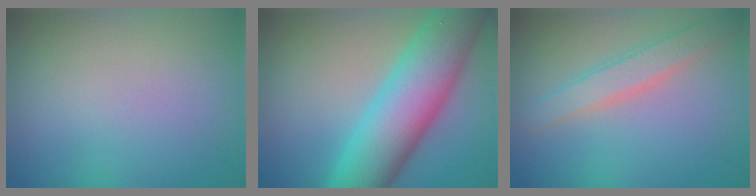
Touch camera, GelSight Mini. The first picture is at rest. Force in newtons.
{"total": 10.3, "press": 10.3, "slide": 0.2}
{"total": 2.8, "press": 2.8, "slide": 0.2}